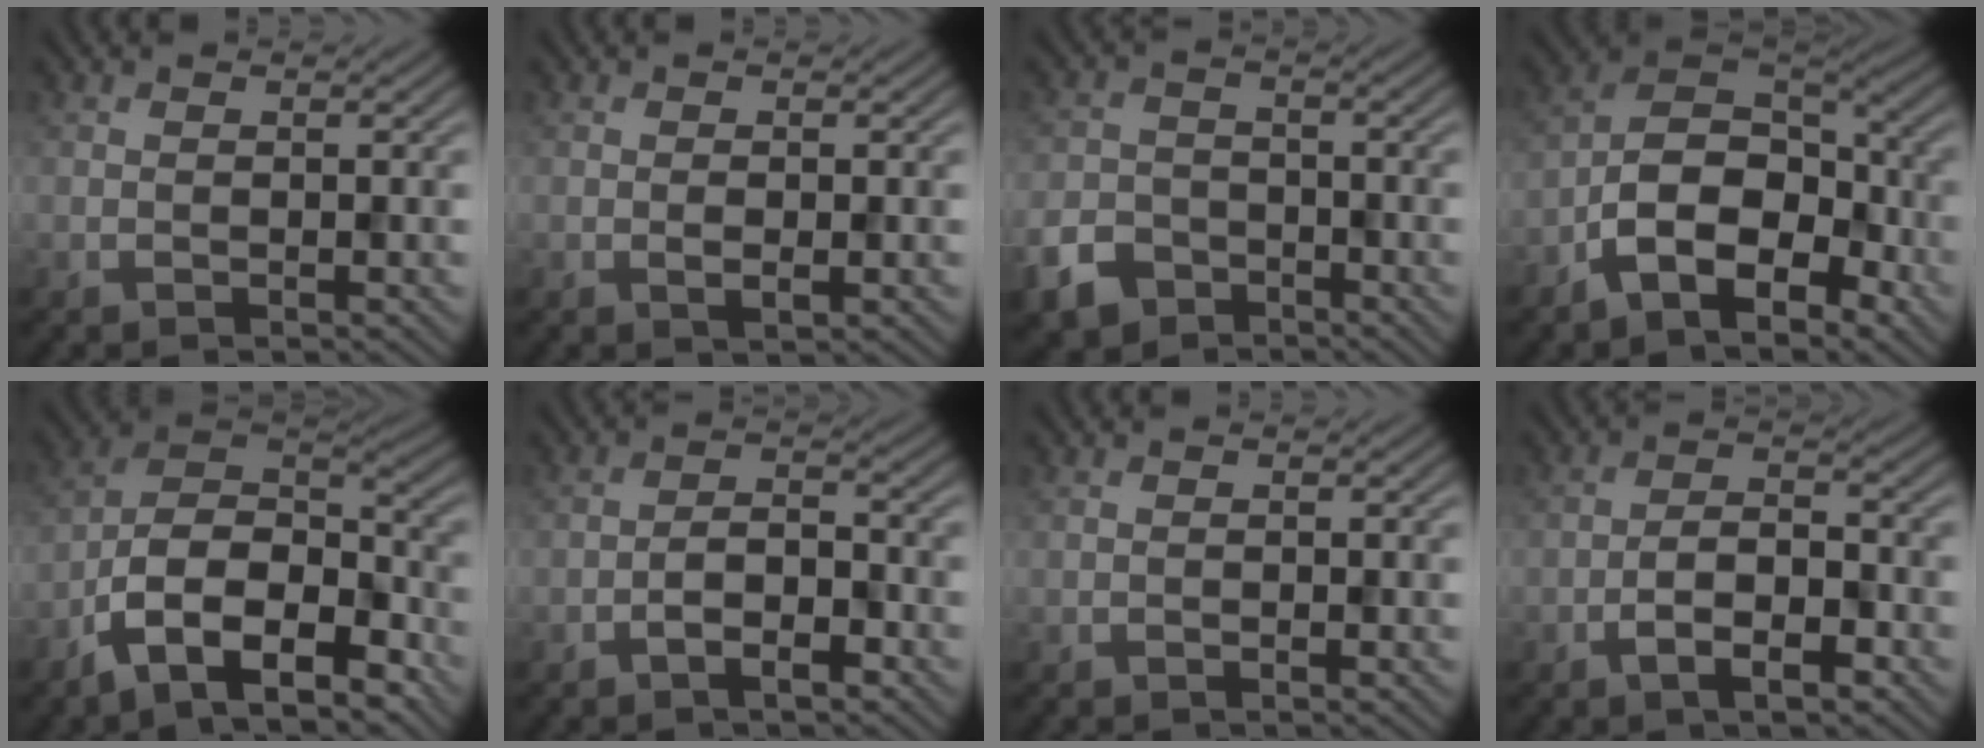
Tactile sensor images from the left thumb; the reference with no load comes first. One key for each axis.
{"total": 1.4, "fx": -0.2, "fy": 0.7, "fz": 1.2, "tx": -0.023, "ty": -0.002, "tz": -0.004}
{"total": 5.6, "fx": -3.8, "fy": 3.5, "fz": 1.9, "tx": -0.048, "ty": -0.006, "tz": -0.081}
{"total": 10.5, "fx": -5.2, "fy": 5.7, "fz": 7.2, "tx": -0.128, "ty": 0.001, "tz": -0.110}
{"total": 13.5, "fx": -8.1, "fy": 6.1, "fz": 8.9, "tx": -0.171, "ty": -0.011, "tz": -0.160}
{"total": 3.8, "fx": -2.2, "fy": 1.6, "fz": 2.7, "tx": -0.044, "ty": 0.008, "tz": -0.045}
{"total": 0.0}
{"total": 5.1, "fx": -2.7, "fy": 2.1, "fz": 3.8, "tx": -0.067, "ty": 0.006, "tz": -0.053}